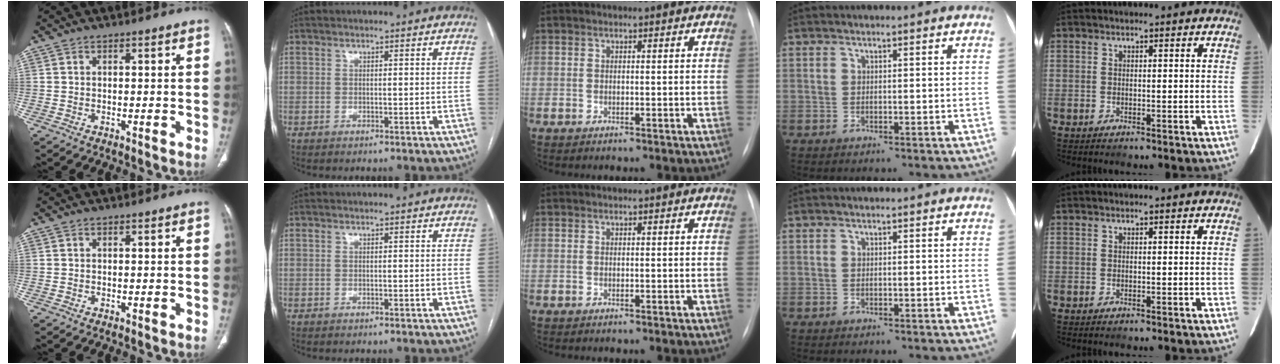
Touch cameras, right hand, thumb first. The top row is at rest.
{}